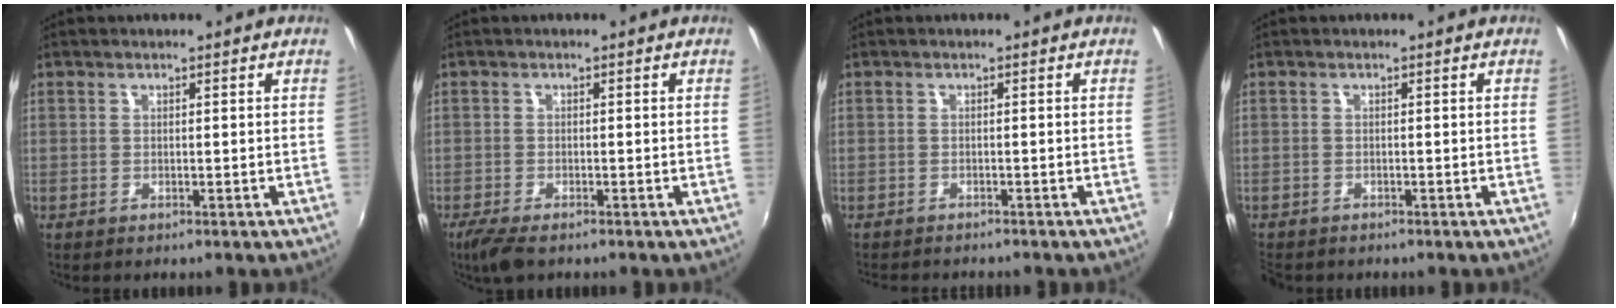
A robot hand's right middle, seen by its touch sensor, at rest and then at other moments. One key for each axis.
{"total": 4.5, "fx": -3.3, "fy": 1.2, "fz": 2.8, "tx": -0.068, "ty": -0.018, "tz": -0.061}
{"total": 3.0, "fx": -2.8, "fy": 0.5, "fz": 0.8, "tx": -0.024, "ty": -0.014, "tz": -0.046}
{"total": 2.0, "fx": -1.8, "fy": 0.8, "fz": 0.4, "tx": -0.015, "ty": -0.008, "tz": -0.032}